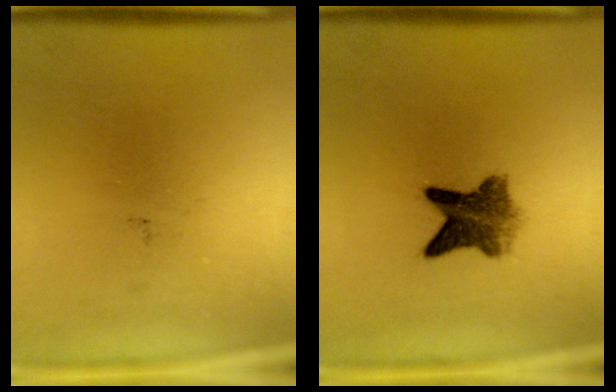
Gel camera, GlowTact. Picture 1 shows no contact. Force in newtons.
{"total": 6.3}